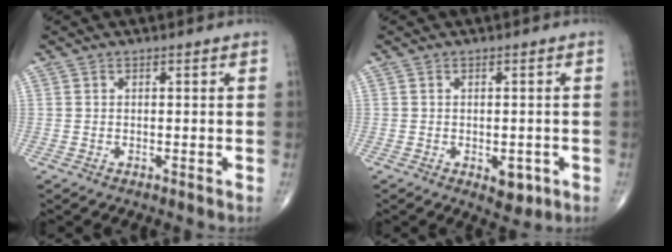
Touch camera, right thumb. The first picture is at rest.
{"total": 3.7, "force": [-1.3, 2.1, 2.8], "torque": [-0.019, -0.001, -0.010]}